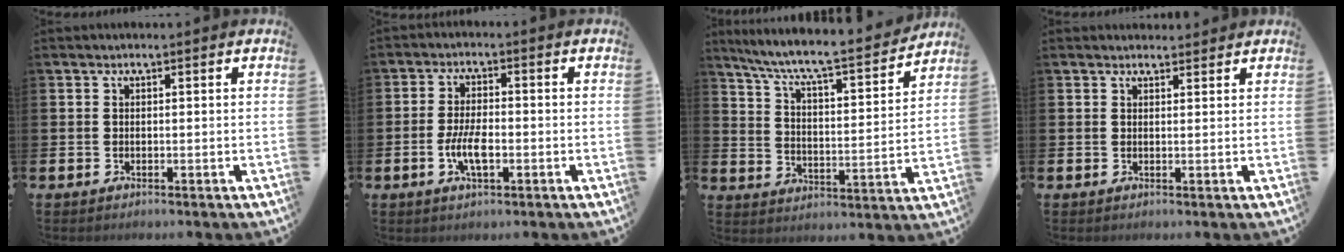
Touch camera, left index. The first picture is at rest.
{"total": 4.7, "force": [-1.2, 1.8, 4.2], "torque": [-0.083, 0.000, -0.026]}
{"total": 7.6, "force": [6.9, 0.5, 3.1], "torque": [-0.088, -0.055, 0.113]}
{"total": 1.4, "force": [1.4, 0.4, 0.0], "torque": [0.005, -0.002, 0.023]}